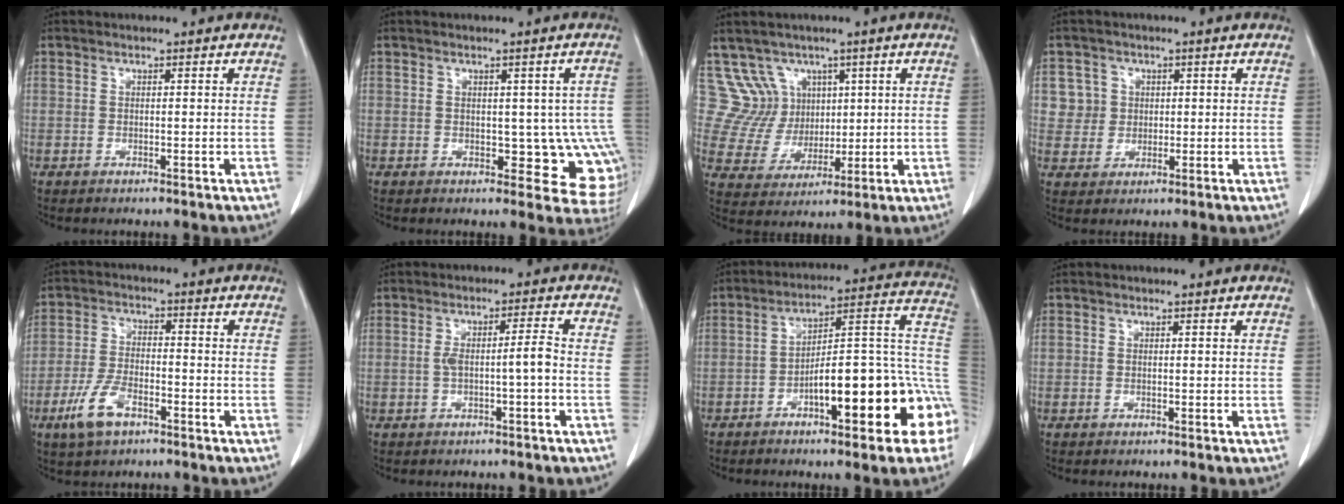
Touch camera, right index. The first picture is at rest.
{"total": 7.4, "force": [-0.8, 4.3, 6.0], "torque": [-0.045, 0.007, -0.002]}
{"total": 8.1, "force": [4.1, 6.9, 0.2], "torque": [-0.009, 0.034, 0.088]}
{"total": 4.5, "force": [1.2, 4.3, -0.2], "torque": [0.020, 0.010, 0.025]}
{"total": 7.3, "force": [-4.1, 3.3, 5.1], "torque": [-0.116, -0.001, -0.075]}
{"total": 4.1, "force": [-0.8, 0.1, 4.0], "torque": [-0.070, 0.016, -0.007]}
{"total": 18.0, "force": [-6.4, 4.4, 16.3], "torque": [-0.157, 0.043, -0.081]}
{"total": 0.0}